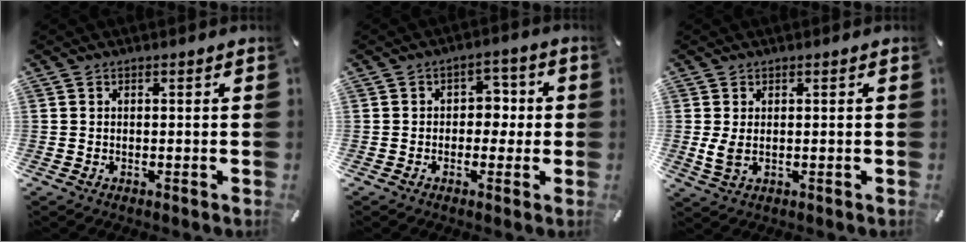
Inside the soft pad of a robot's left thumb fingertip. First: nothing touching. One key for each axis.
{"total": 4.7, "fx": -0.8, "fy": 3.8, "fz": 2.7, "tx": -0.030, "ty": 0.004, "tz": -0.021}
{"total": 3.5, "fx": 0.4, "fy": 2.1, "fz": 2.8, "tx": -0.061, "ty": -0.008, "tz": 0.005}